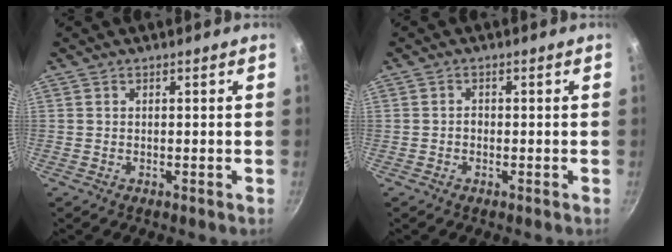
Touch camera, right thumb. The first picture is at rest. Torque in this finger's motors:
{"motor_torque": [0.19, 0.13, 0.71, 0.18, -0.02]}